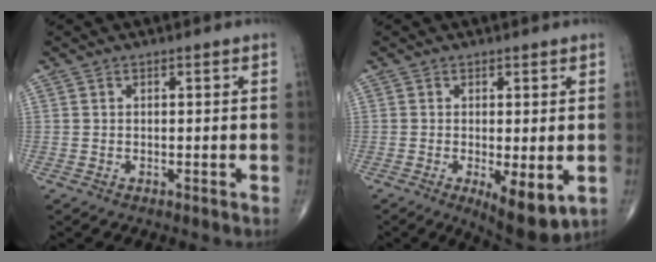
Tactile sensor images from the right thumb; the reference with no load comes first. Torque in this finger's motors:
{"motor_torque": [0.70, 1.18, 0.49, -0.61, 0.25]}